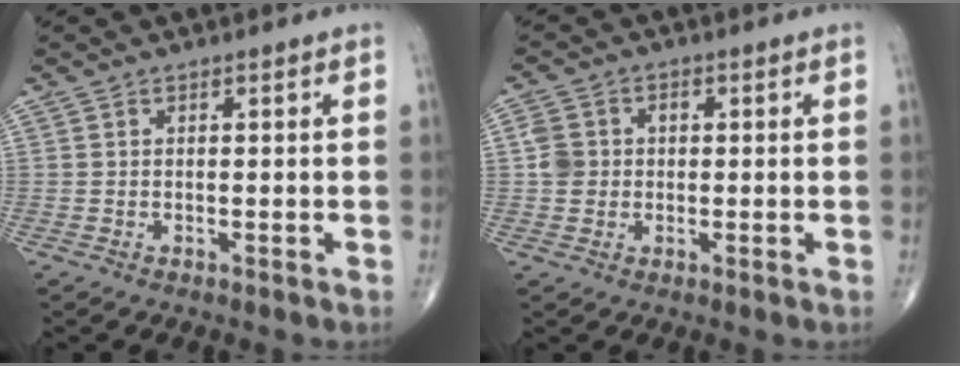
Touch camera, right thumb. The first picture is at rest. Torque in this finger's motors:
{"motor_torque": [-0.14, 0.00, 0.56, 0.11, 0.01]}